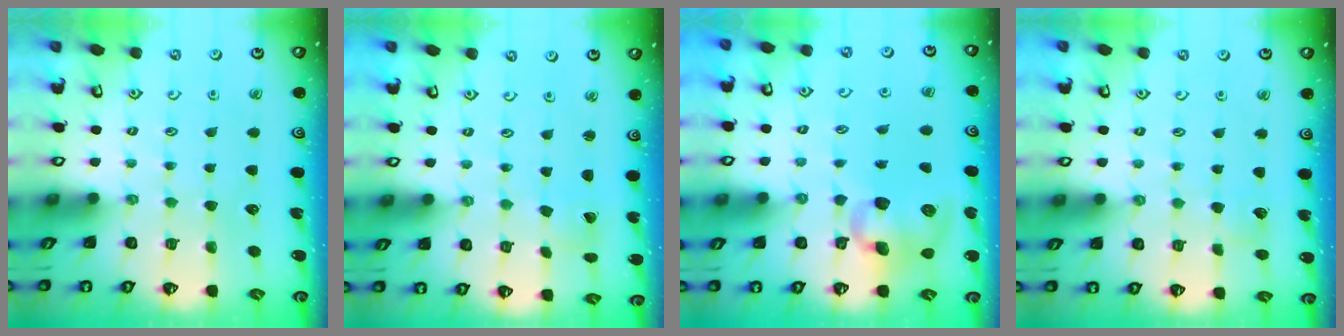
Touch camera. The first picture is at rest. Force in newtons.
{"total": 0.0}
{"total": 11.7, "press": 11.5, "slide": 1.6}
{"total": 2.9, "press": 2.9, "slide": 0.3}